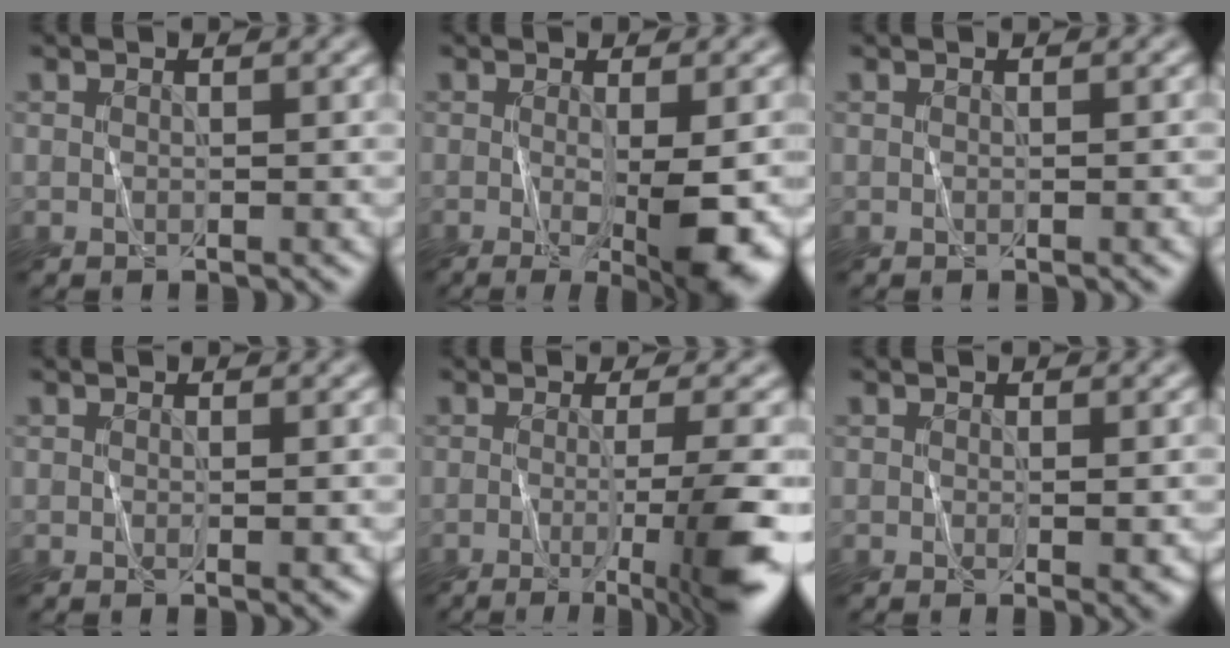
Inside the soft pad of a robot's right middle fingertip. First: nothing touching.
{"total": 6.1, "force": [-1.1, 1.3, 5.9], "torque": [-0.091, -0.017, -0.010]}
{"total": 1.0, "force": [-0.2, 0.3, 0.9], "torque": [-0.006, 0.002, -0.004]}
{"total": 0.7, "force": [-0.1, 0.1, 0.7], "torque": [-0.009, -0.003, -0.004]}
{"total": 7.9, "force": [-2.2, 1.5, 7.5], "torque": [-0.104, -0.012, -0.032]}
{"total": 1.4, "force": [-0.2, 0.1, 1.4], "torque": [-0.020, -0.005, -0.003]}